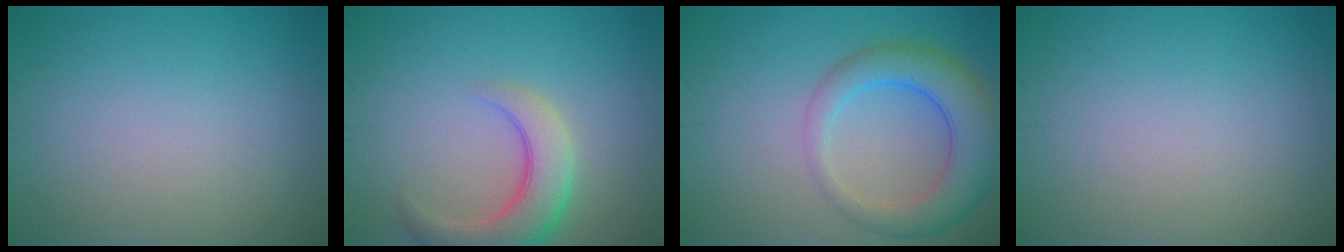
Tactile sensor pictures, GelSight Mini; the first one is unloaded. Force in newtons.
{"total": 5.4, "press": 5.4, "slide": 0.4}
{"total": 6.1, "press": 6.1, "slide": 0.3}
{"total": 0.0}